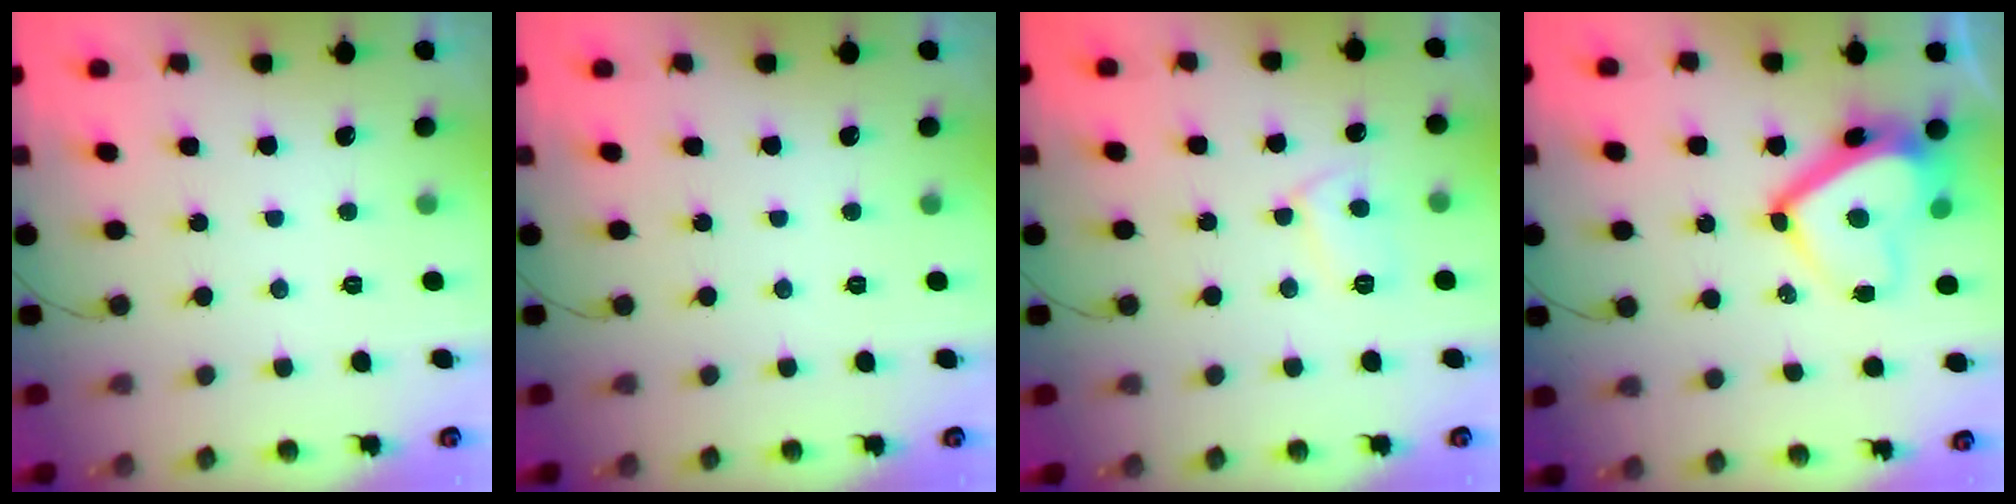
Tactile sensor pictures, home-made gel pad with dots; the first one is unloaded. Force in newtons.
{"total": 0.0}
{"total": 6.1, "press": 6.1, "slide": 0.6}
{"total": 13.5, "press": 13.3, "slide": 2.3}